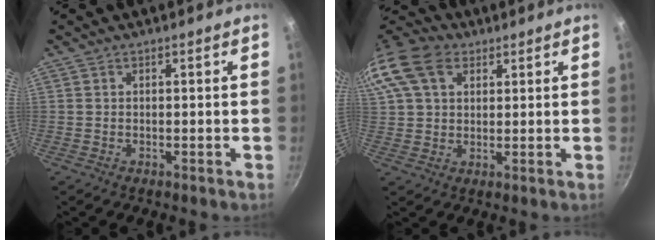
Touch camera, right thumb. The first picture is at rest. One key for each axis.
{"total": 16.2, "fx": 6.7, "fy": 11.4, "fz": 9.5, "tx": -0.204, "ty": 0.027, "tz": 0.117}